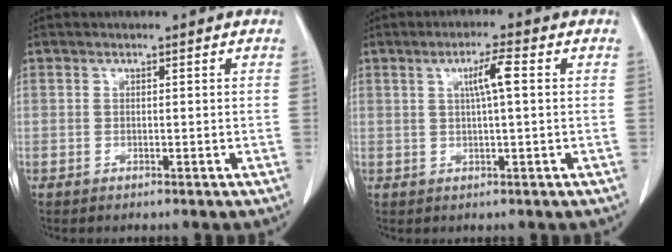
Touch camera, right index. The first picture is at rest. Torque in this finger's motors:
{"motor_torque": [0.38, -0.16, 0.11, 0.07]}